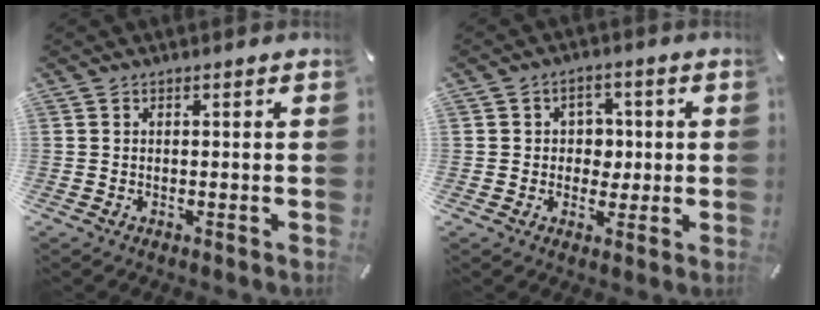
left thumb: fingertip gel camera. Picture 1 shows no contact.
{"total": 5.1, "force": [0.2, 4.8, 1.7], "torque": [-0.020, 0.004, -0.002]}